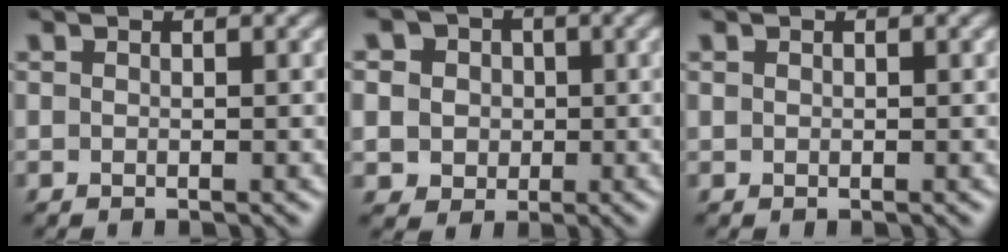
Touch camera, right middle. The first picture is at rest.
{"total": 6.9, "force": [2.6, 5.8, 2.6], "torque": [-0.051, 0.026, 0.022]}
{"total": 0.0}